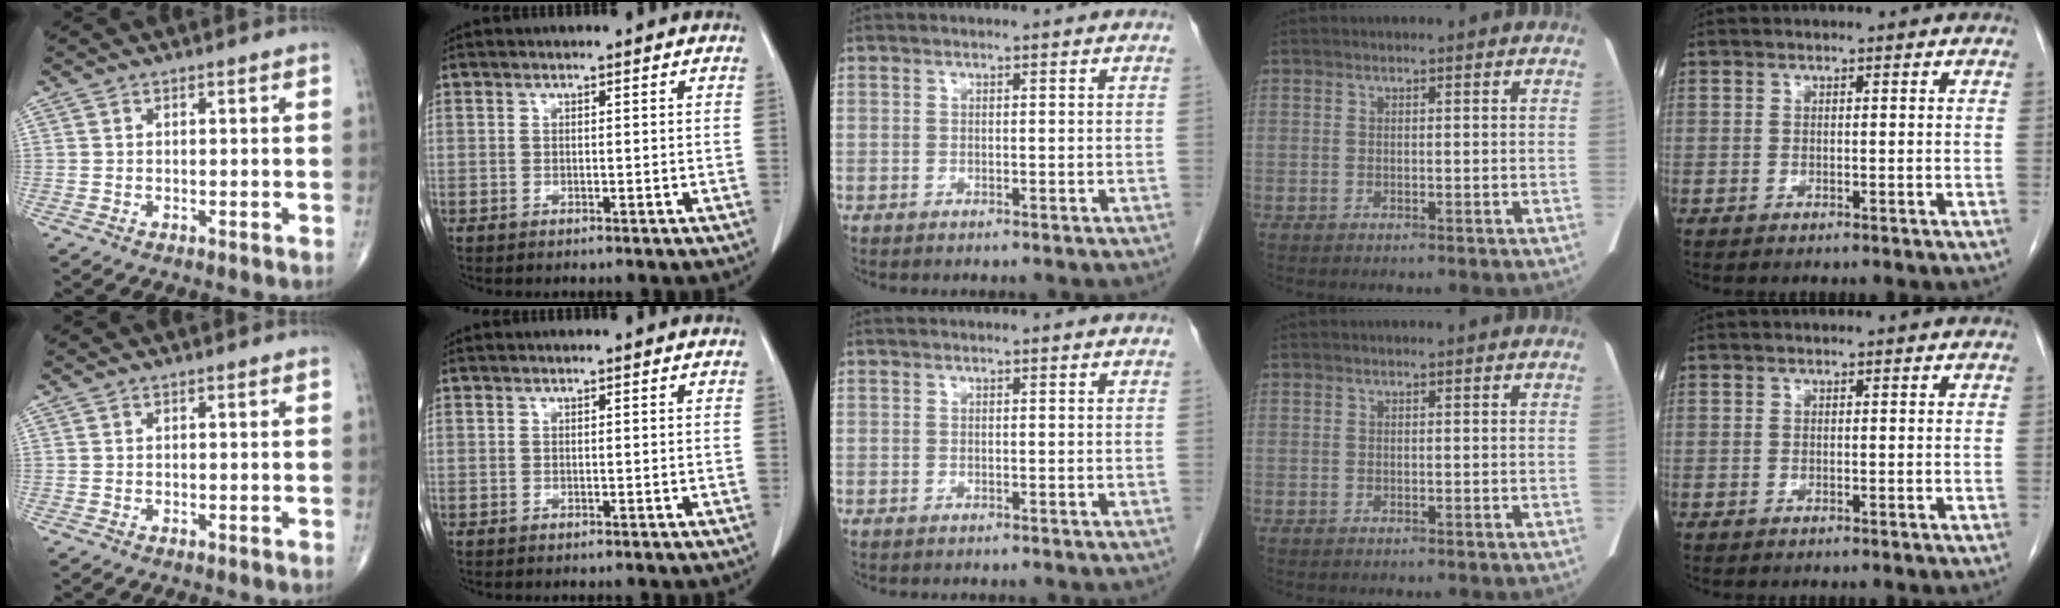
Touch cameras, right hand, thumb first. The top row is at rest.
{}